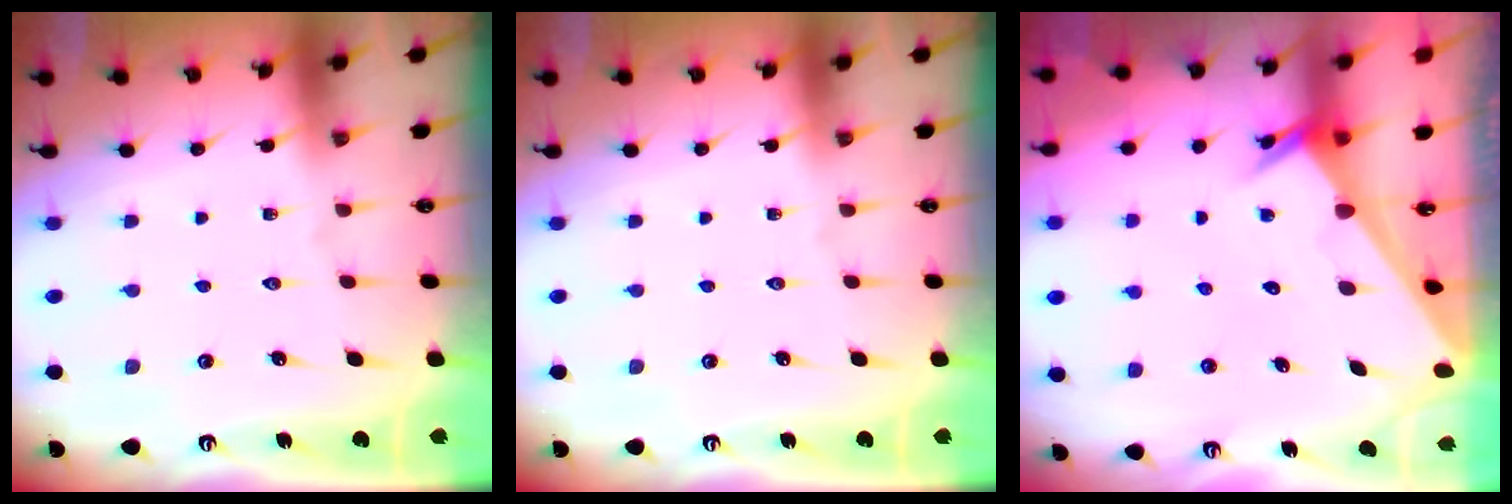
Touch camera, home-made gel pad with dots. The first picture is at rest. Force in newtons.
{"total": 0.0}
{"total": 2.0, "press": 2.0, "slide": 0.1}